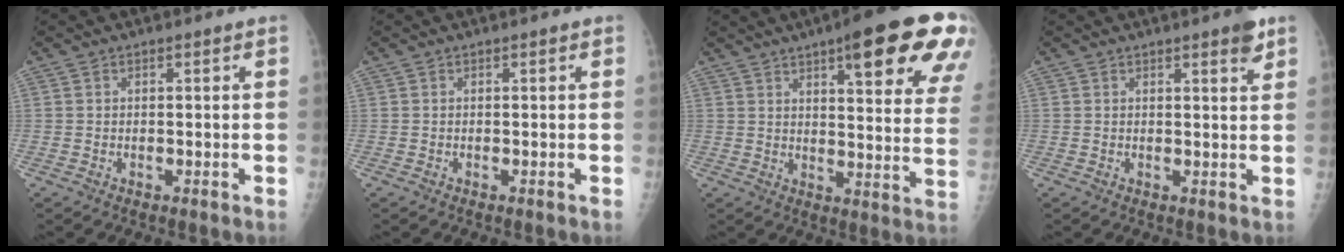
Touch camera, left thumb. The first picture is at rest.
{"total": 0.0}
{"total": 22.9, "force": [12.5, 5.2, 18.5], "torque": [-0.214, -0.037, 0.154]}
{"total": 3.2, "force": [2.1, 0.6, 2.3], "torque": [-0.026, -0.011, 0.025]}